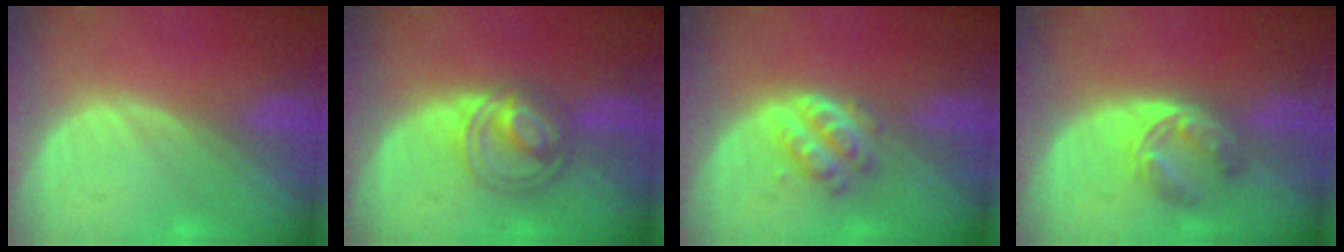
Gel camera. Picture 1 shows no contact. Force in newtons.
{"total": 5.8, "press": 5.7, "slide": 0.7}
{"total": 4.4, "press": 4.1, "slide": 1.5}
{"total": 5.8, "press": 4.7, "slide": 3.4}